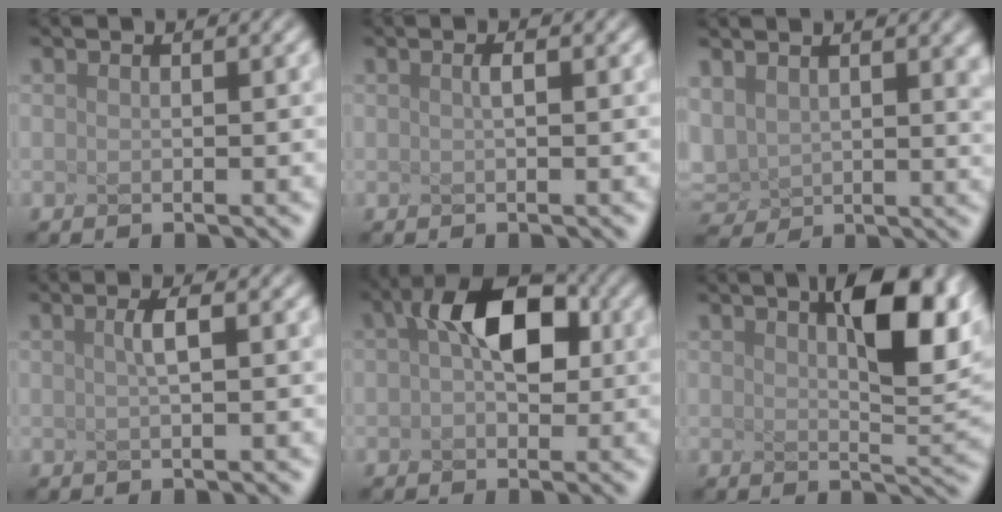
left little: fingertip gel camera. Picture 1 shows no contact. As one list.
[{"total": 1.1, "force": [-0.9, -0.6, 0.0], "torque": [-0.018, -0.010, 0.012]}, {"total": 4.3, "force": [2.3, 2.2, 2.9], "torque": [-0.103, -0.007, 0.087]}, {"total": 1.4, "force": [-1.1, -0.6, 0.6], "torque": [-0.037, -0.003, 0.015]}, {"total": 4.1, "force": [0.0, 2.1, 3.5], "torque": [-0.086, 0.004, 0.030]}, {"total": 6.3, "force": [2.2, 0.9, 5.8], "torque": [-0.106, -0.001, 0.075]}]